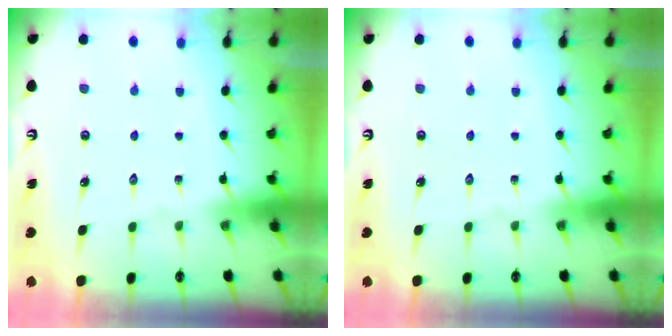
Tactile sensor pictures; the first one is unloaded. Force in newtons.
{"total": 0.0}